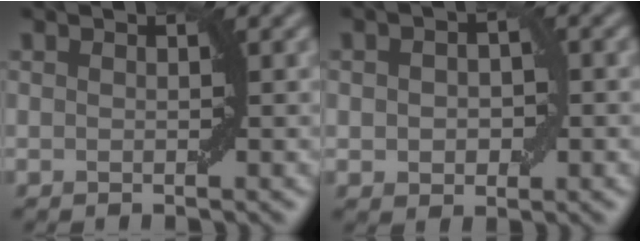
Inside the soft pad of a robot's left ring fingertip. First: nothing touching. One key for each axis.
{"total": 3.1, "fx": 0.0, "fy": 2.1, "fz": 2.3, "tx": -0.028, "ty": 0.002, "tz": -0.001}